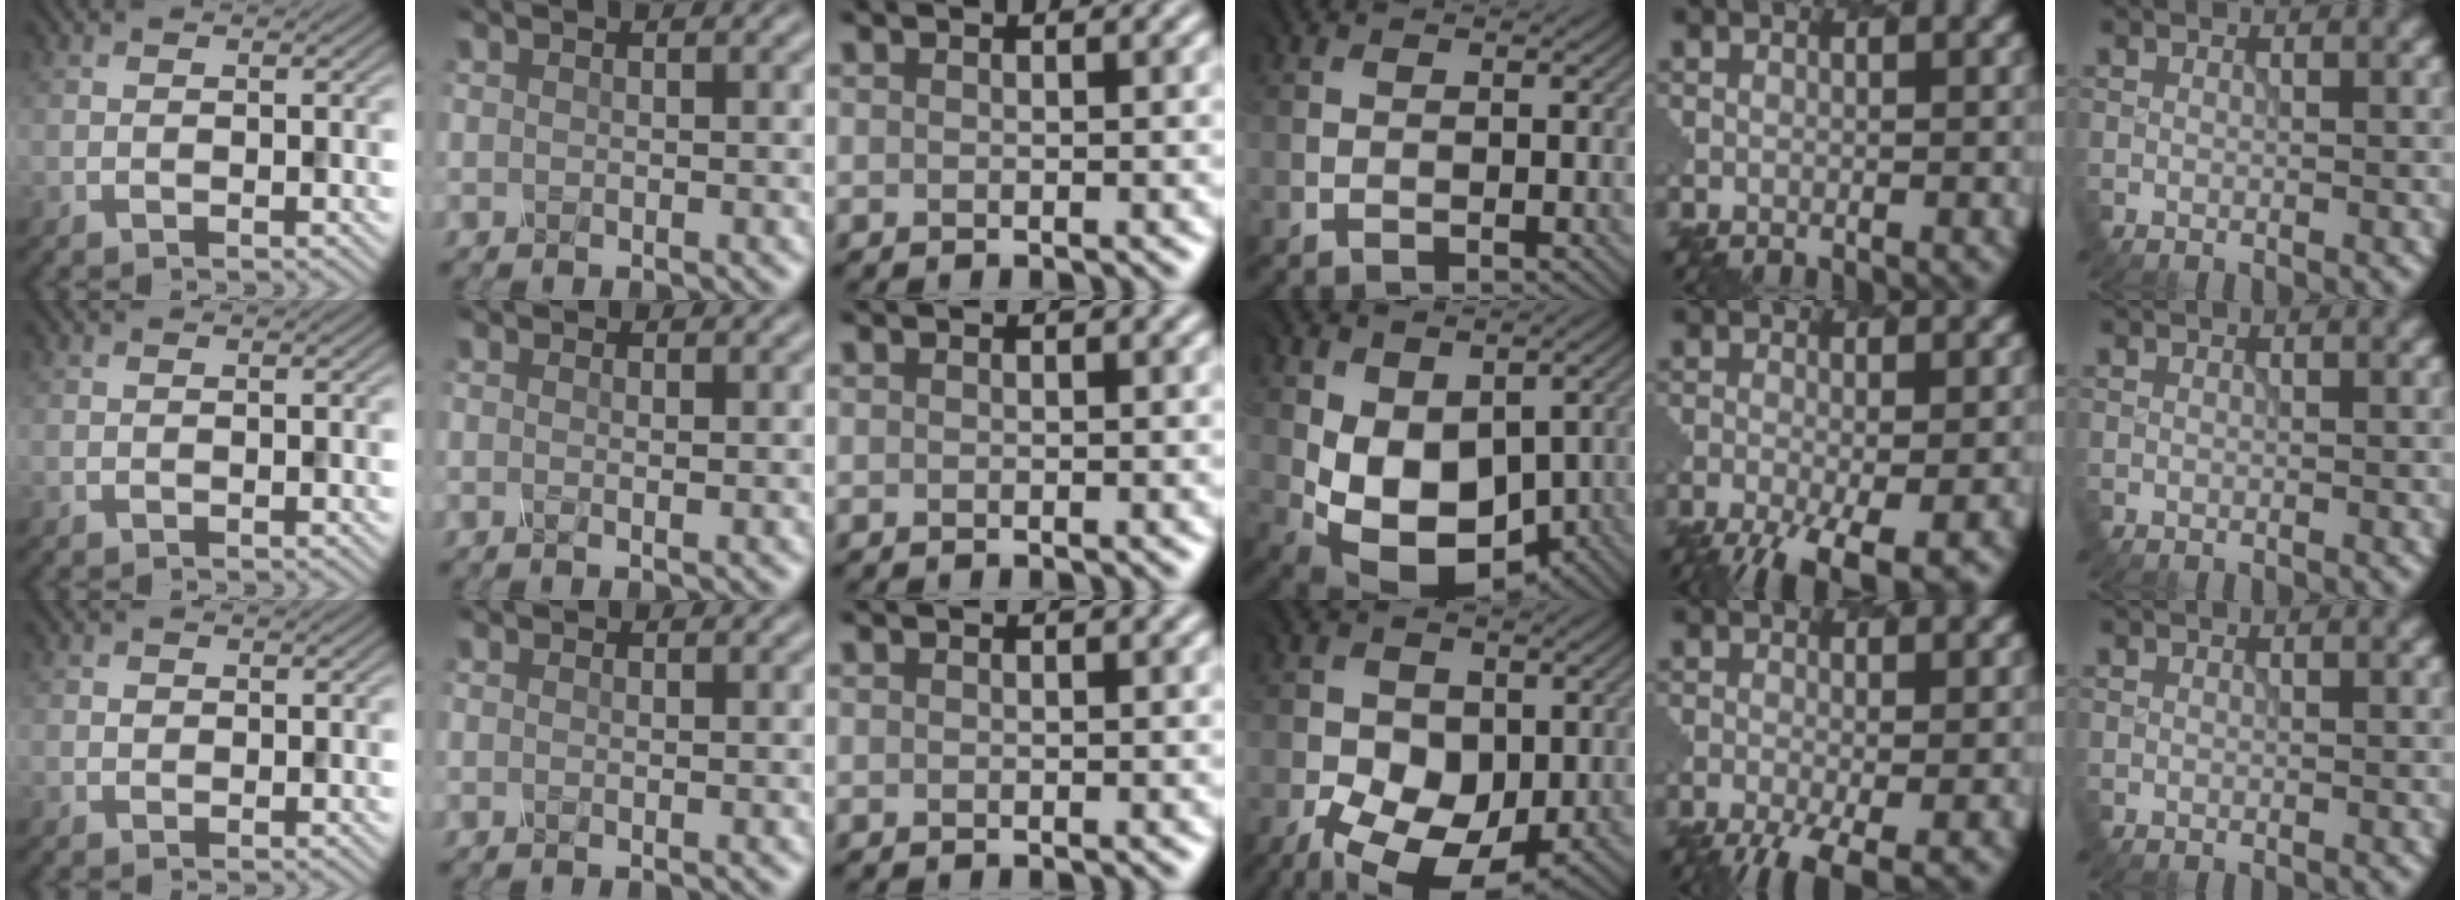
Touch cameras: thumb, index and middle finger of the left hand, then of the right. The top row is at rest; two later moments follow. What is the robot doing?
{"motion": "dispense", "object": "pipette"}